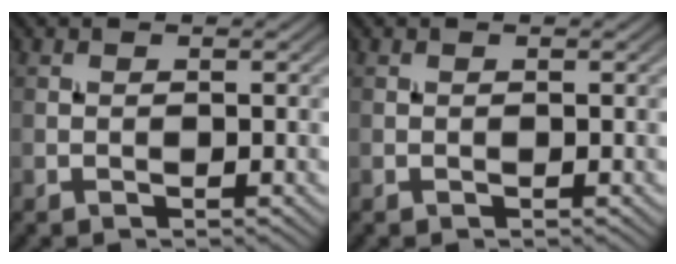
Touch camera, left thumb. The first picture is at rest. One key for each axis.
{"total": 0.0}